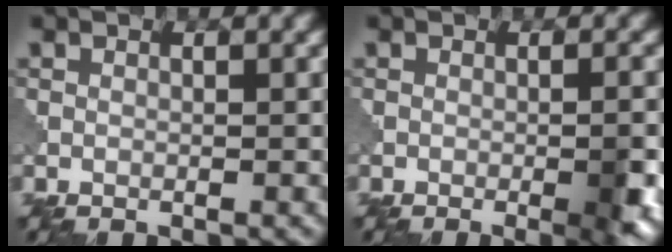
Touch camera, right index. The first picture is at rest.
{"total": 3.4, "force": [-1.2, 0.7, 3.1], "torque": [-0.049, -0.003, -0.017]}